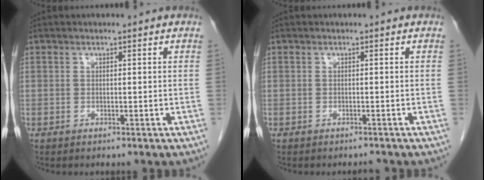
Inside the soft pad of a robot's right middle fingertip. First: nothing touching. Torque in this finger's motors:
{"motor_torque": [0.00, 0.00, 0.00, 0.01]}